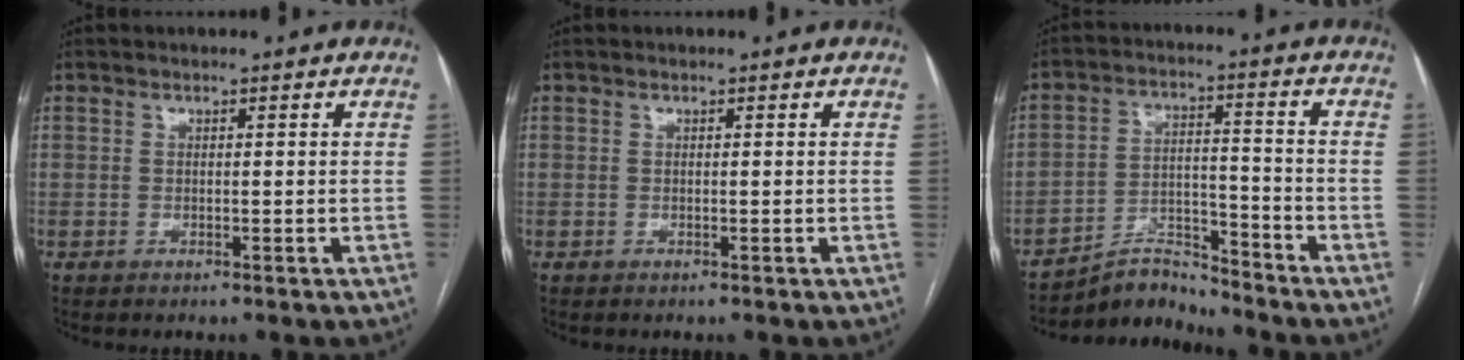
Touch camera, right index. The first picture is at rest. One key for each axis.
{"total": 0.0}
{"total": 6.8, "fx": -6.7, "fy": 0.8, "fz": -0.7, "tx": 0.013, "ty": 0.025, "tz": -0.117}